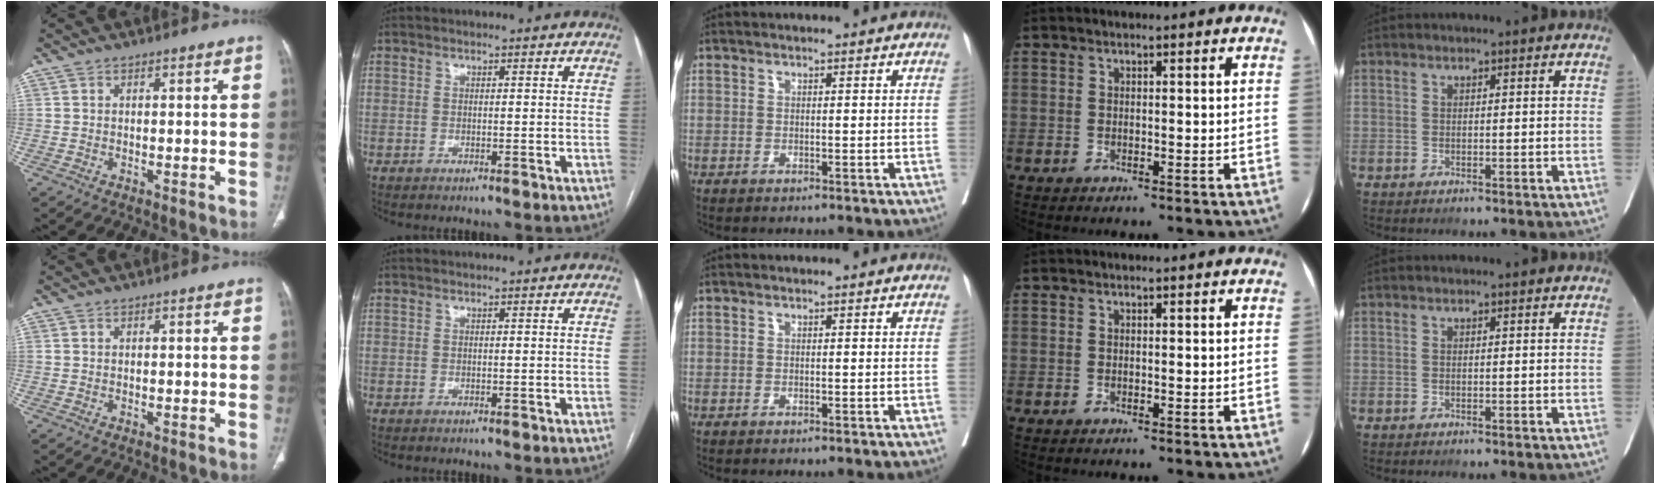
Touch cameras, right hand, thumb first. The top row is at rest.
{}